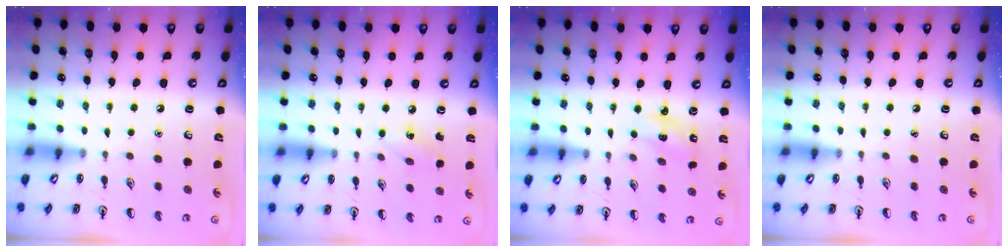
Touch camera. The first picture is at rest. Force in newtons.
{"total": 4.2, "press": 3.9, "slide": 1.5}
{"total": 2.3, "press": 2.2, "slide": 0.4}
{"total": 0.0}